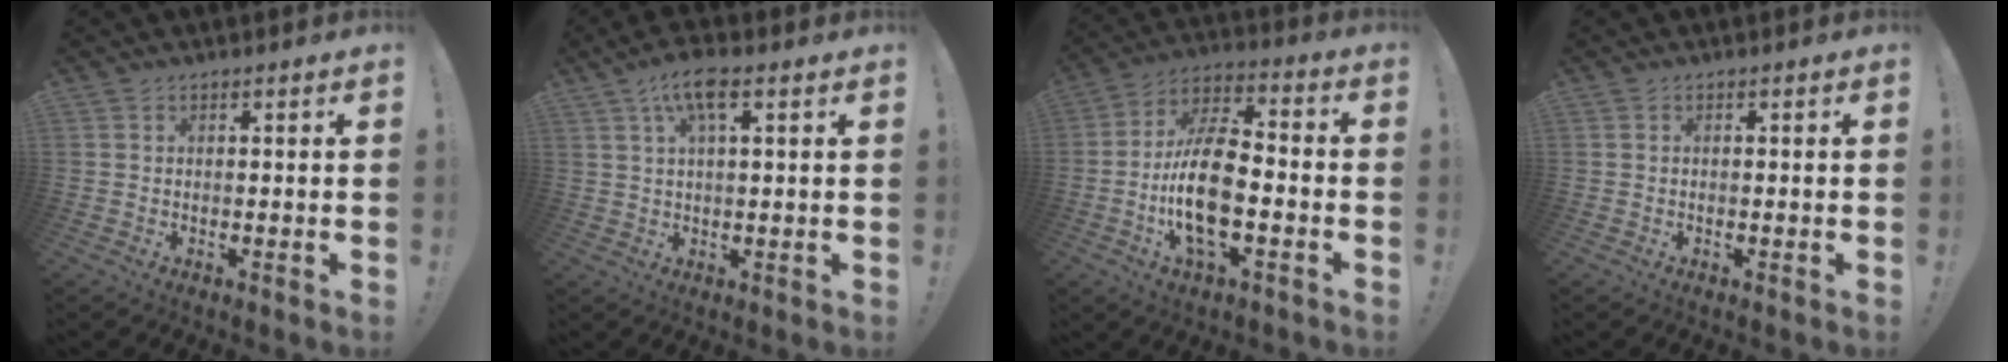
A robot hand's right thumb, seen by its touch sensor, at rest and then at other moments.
{"total": 7.9, "force": [3.6, 2.5, 6.5], "torque": [-0.112, -0.004, 0.061]}
{"total": 17.3, "force": [-4.1, 8.2, 14.7], "torque": [-0.292, 0.013, -0.071]}
{"total": 0.0}